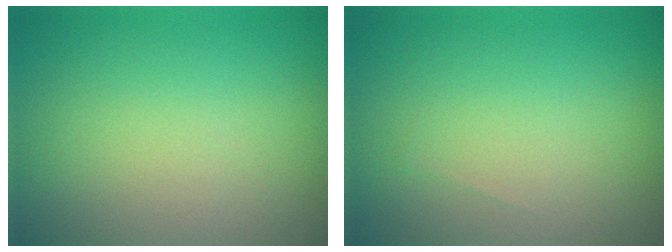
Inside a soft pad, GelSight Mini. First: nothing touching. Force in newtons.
{"total": 0.0}